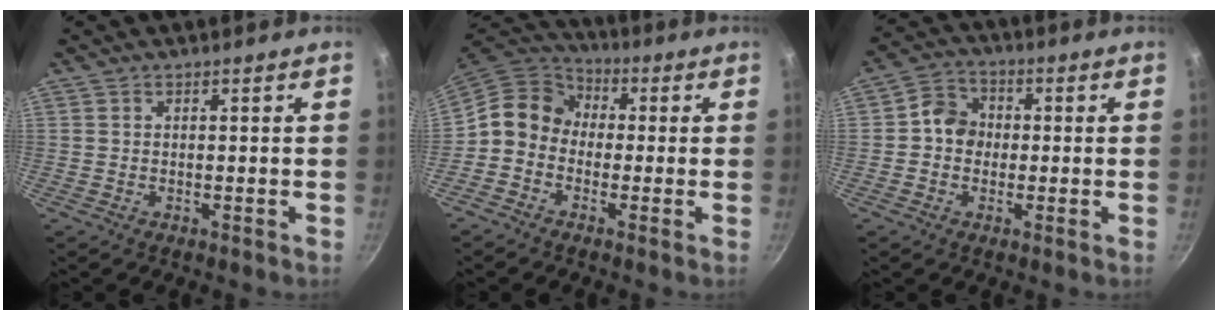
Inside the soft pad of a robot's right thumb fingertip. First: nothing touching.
{"total": 9.1, "force": [-0.8, 7.8, 4.6], "torque": [-0.059, 0.036, -0.042]}
{"total": 6.2, "force": [-0.2, 5.5, 2.9], "torque": [-0.017, 0.016, -0.020]}